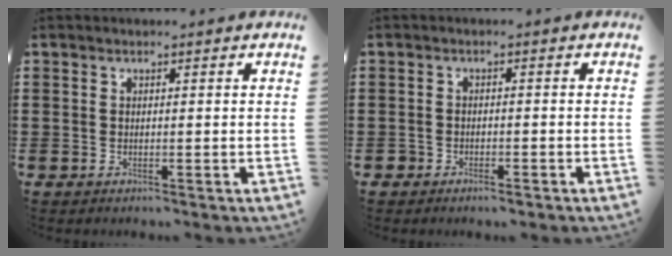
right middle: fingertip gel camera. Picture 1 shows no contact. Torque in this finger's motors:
{"motor_torque": [-0.24, -0.18, -0.02, -0.01]}